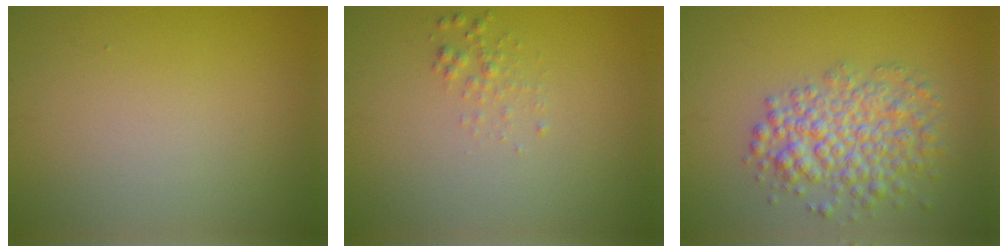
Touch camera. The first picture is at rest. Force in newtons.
{"total": 1.0, "press": 1.0, "slide": 0.0}
{"total": 5.2, "press": 5.2, "slide": 0.2}